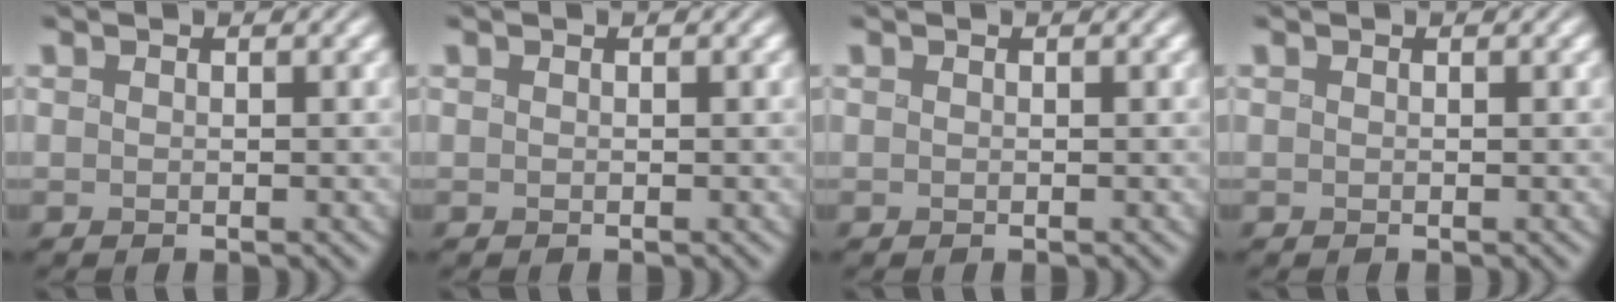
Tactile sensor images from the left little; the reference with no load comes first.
{"total": 0.0}
{"total": 0.0}
{"total": 0.0}